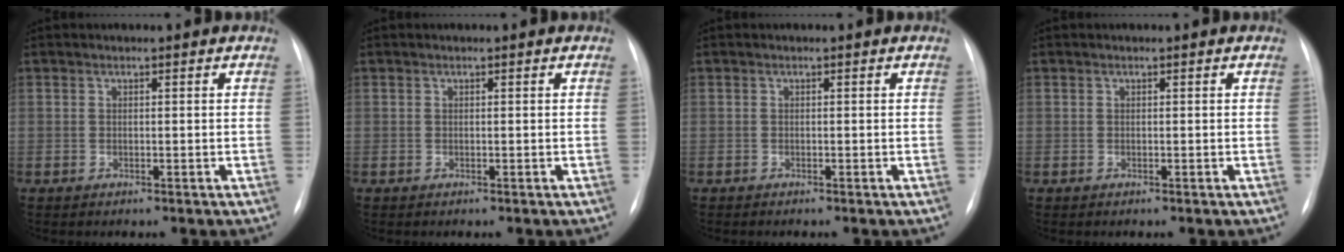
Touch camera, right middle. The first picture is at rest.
{"total": 0.0}
{"total": 0.0}
{"total": 0.0}